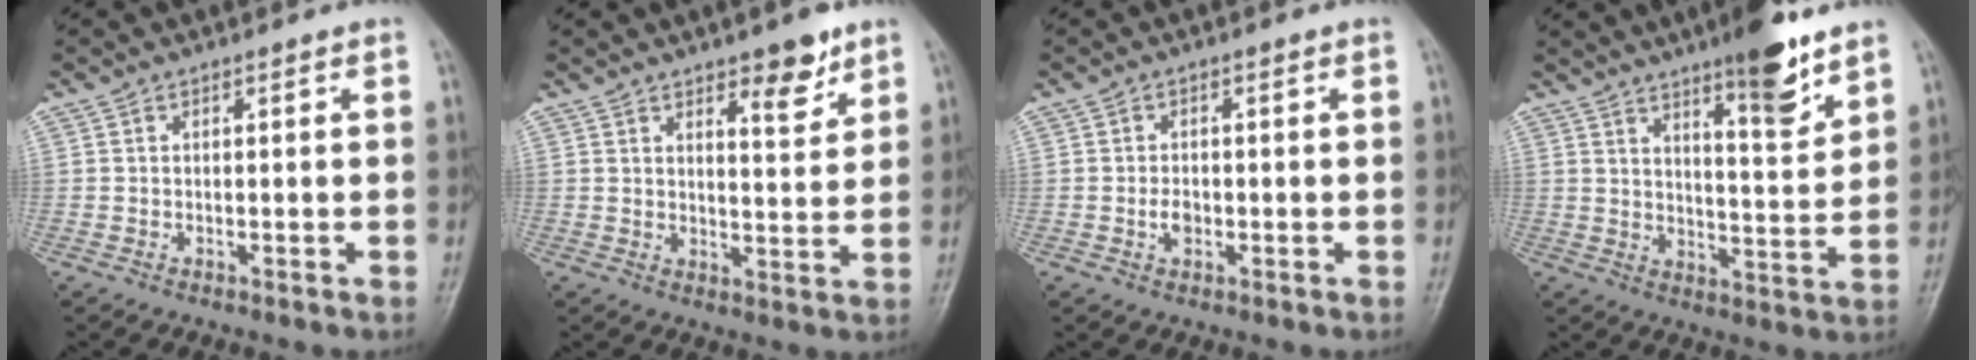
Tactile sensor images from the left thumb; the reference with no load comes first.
{"total": 6.9, "force": [4.4, 2.4, 4.7], "torque": [-0.048, -0.030, 0.062]}
{"total": 2.4, "force": [-0.5, 1.6, 1.6], "torque": [-0.025, 0.003, -0.009]}
{"total": 11.2, "force": [7.7, 2.5, 7.8], "torque": [-0.097, -0.054, 0.117]}